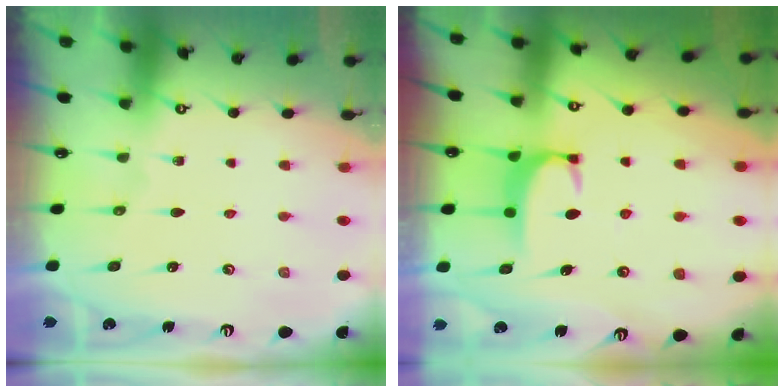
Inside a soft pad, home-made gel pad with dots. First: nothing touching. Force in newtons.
{"total": 1.7, "press": 1.6, "slide": 0.6}